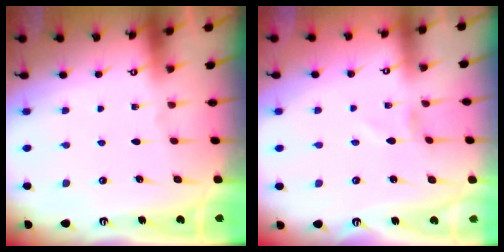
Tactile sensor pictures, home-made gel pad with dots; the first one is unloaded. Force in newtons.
{"total": 1.4, "press": 1.4, "slide": 0.2}